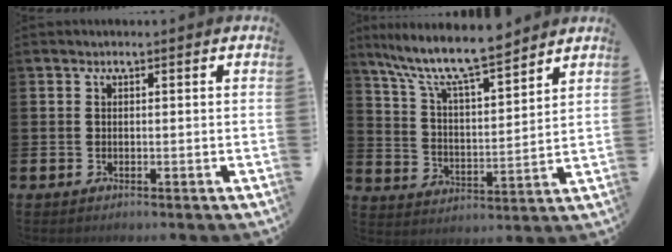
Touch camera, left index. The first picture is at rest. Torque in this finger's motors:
{"motor_torque": [0.49, -0.81, 1.06, 0.21]}